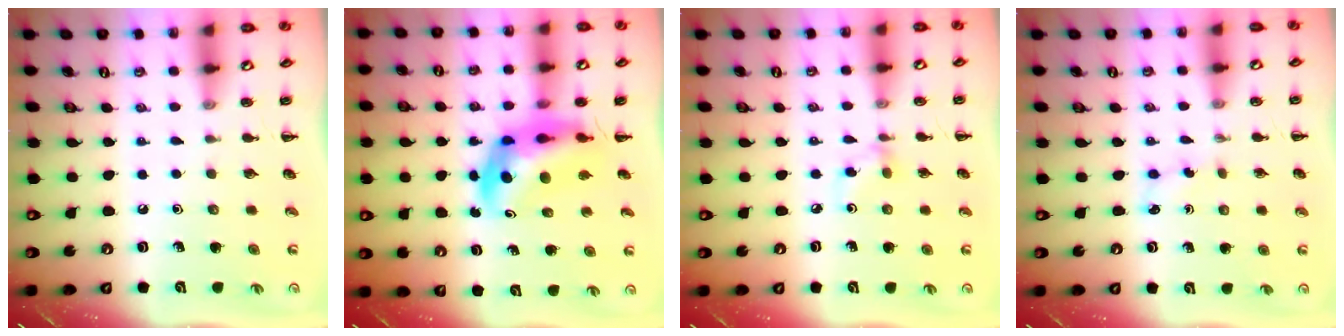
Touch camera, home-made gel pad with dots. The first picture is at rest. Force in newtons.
{"total": 9.0, "press": 8.6, "slide": 2.8}
{"total": 3.4, "press": 3.3, "slide": 0.8}
{"total": 2.6, "press": 2.5, "slide": 0.8}